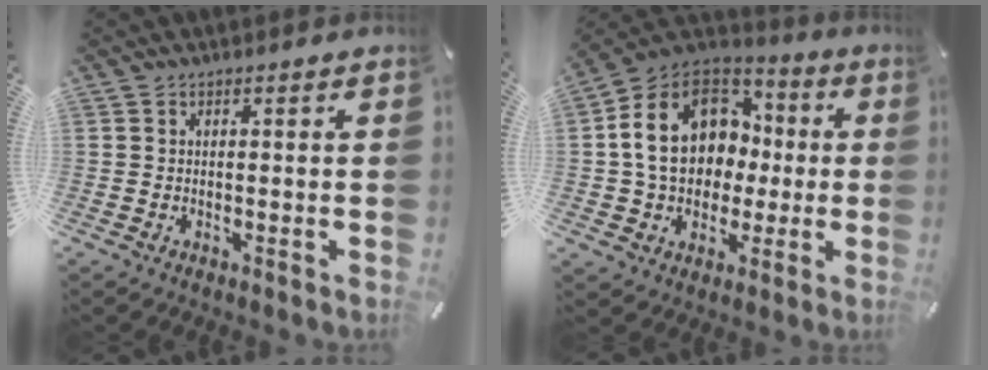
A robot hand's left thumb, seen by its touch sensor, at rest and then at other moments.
{"total": 18.5, "force": [1.1, 15.0, 10.8], "torque": [-0.209, 0.020, 0.026]}